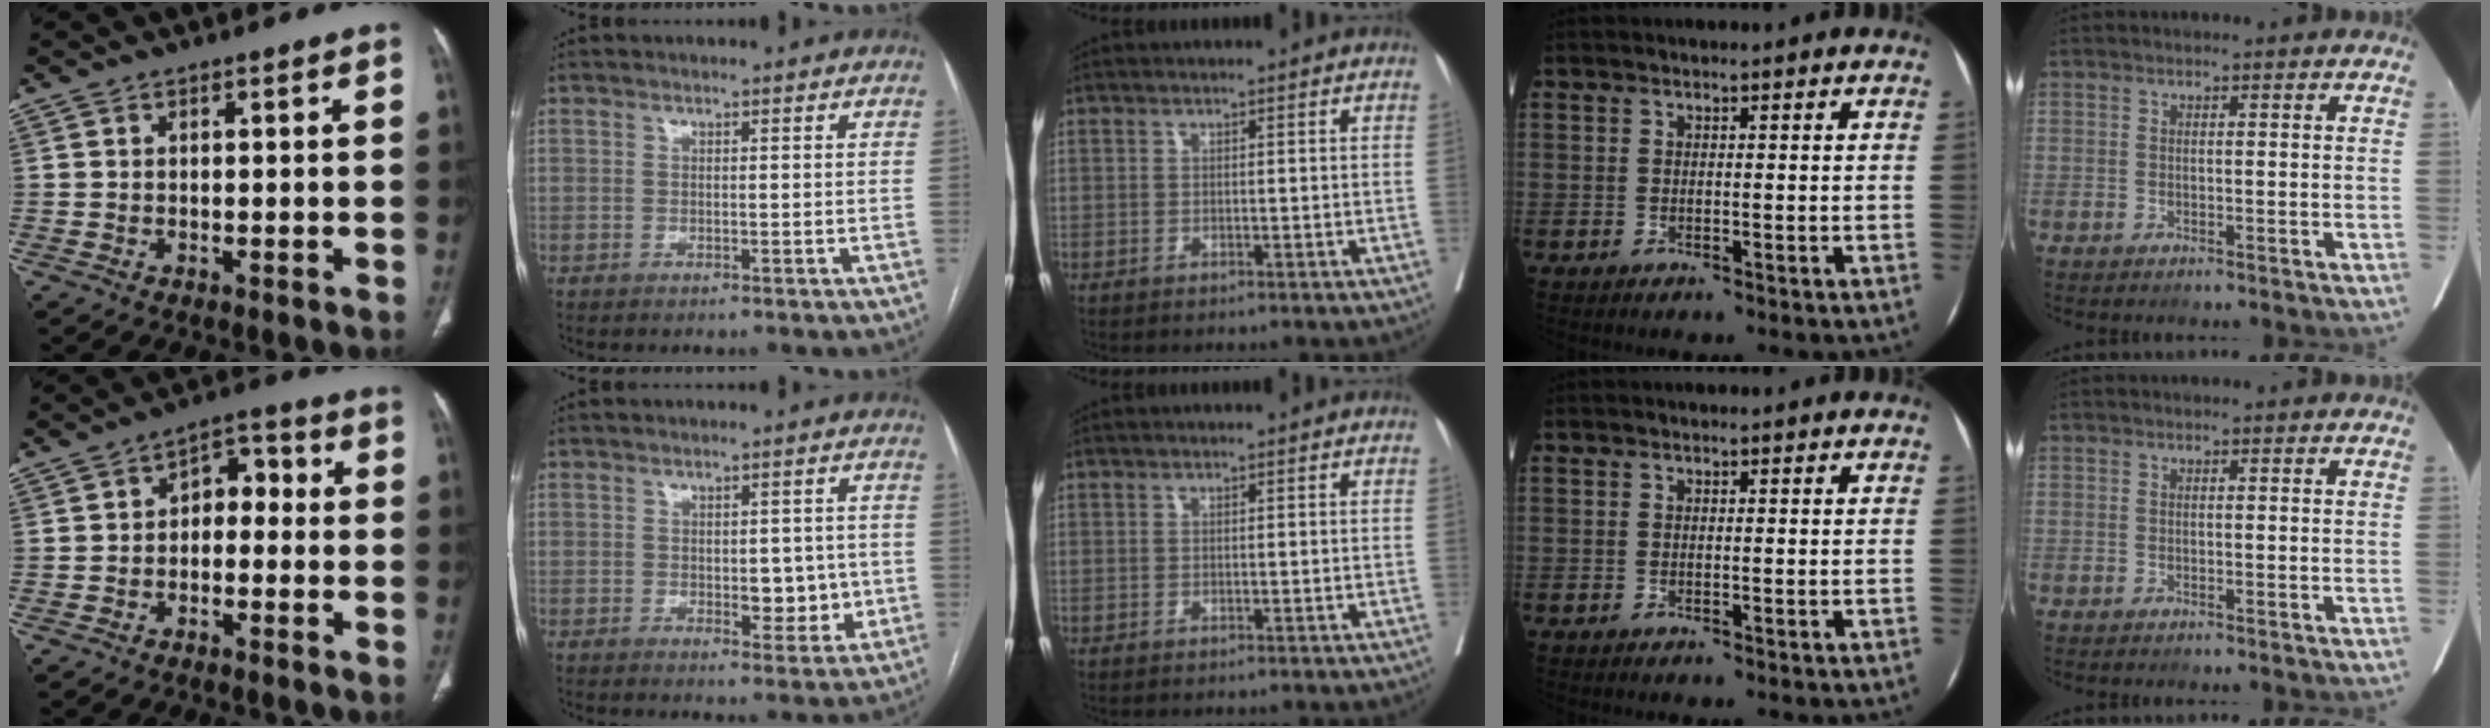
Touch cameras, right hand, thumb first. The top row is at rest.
{"thumb": {"total": 5.8, "force": [-0.7, 4.0, 4.1], "torque": [-0.031, 0.032, -0.024]}, "index": {"total": 5.8, "force": [-0.5, 3.0, 4.9], "torque": [-0.052, 0.000, 0.001]}}